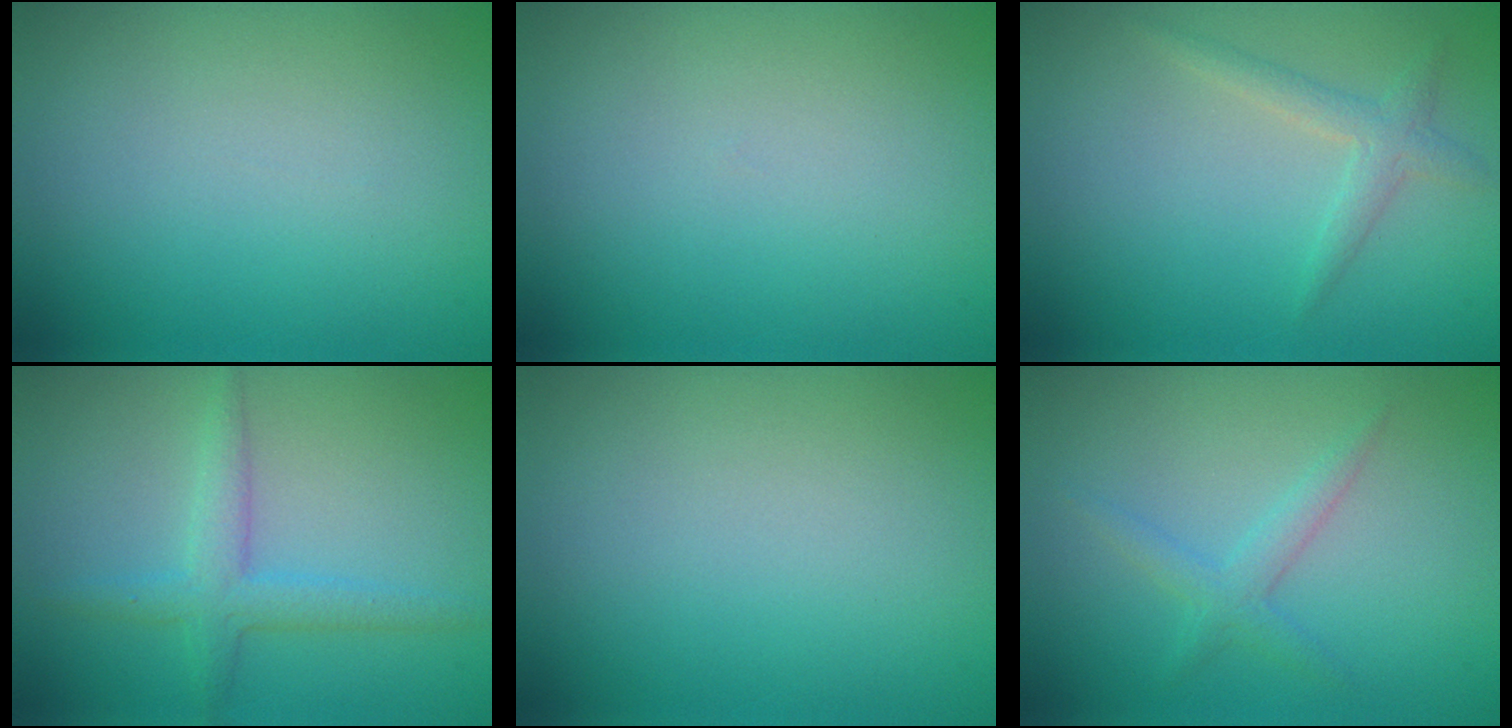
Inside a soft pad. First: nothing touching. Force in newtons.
{"total": 0.0}
{"total": 1.7, "press": 1.7, "slide": 0.1}
{"total": 2.7, "press": 2.7, "slide": 0.1}
{"total": 0.0}
{"total": 1.7, "press": 1.7, "slide": 0.1}